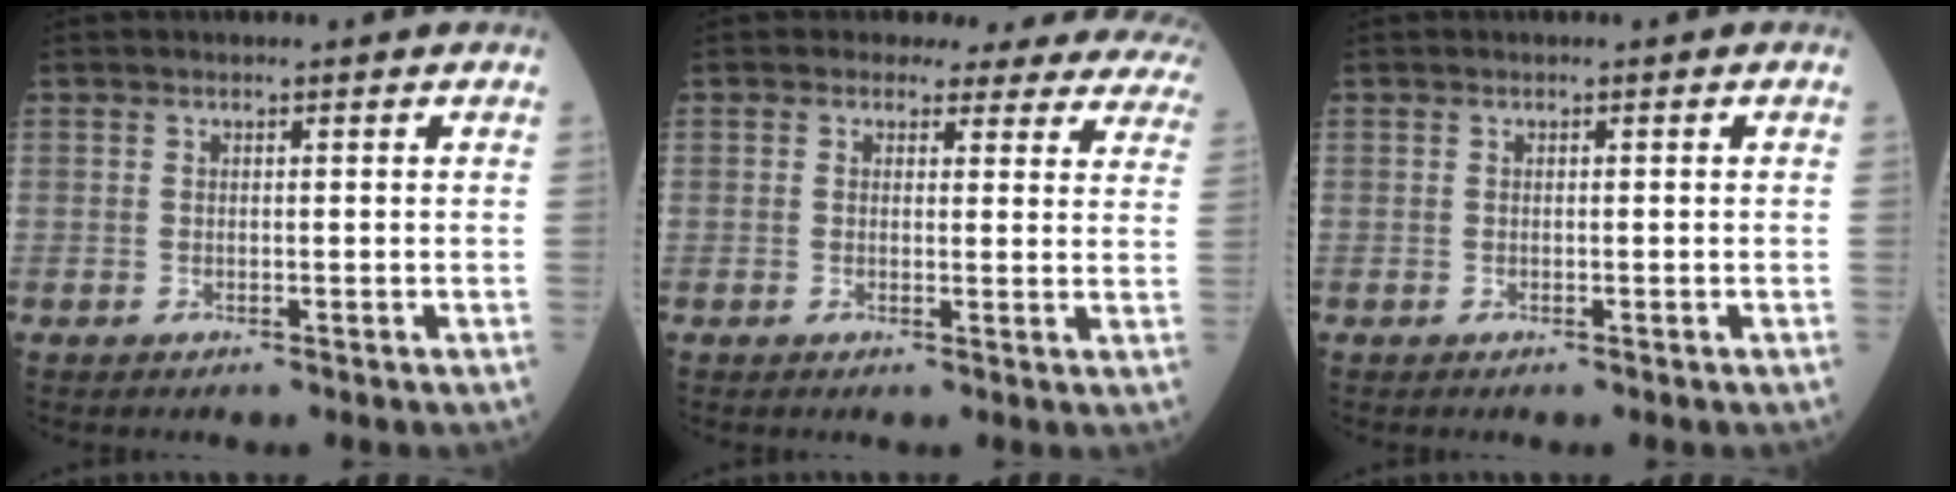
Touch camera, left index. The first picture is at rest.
{"total": 14.8, "force": [13.6, 5.4, 2.3], "torque": [0.005, -0.033, 0.116]}
{"total": 0.0}